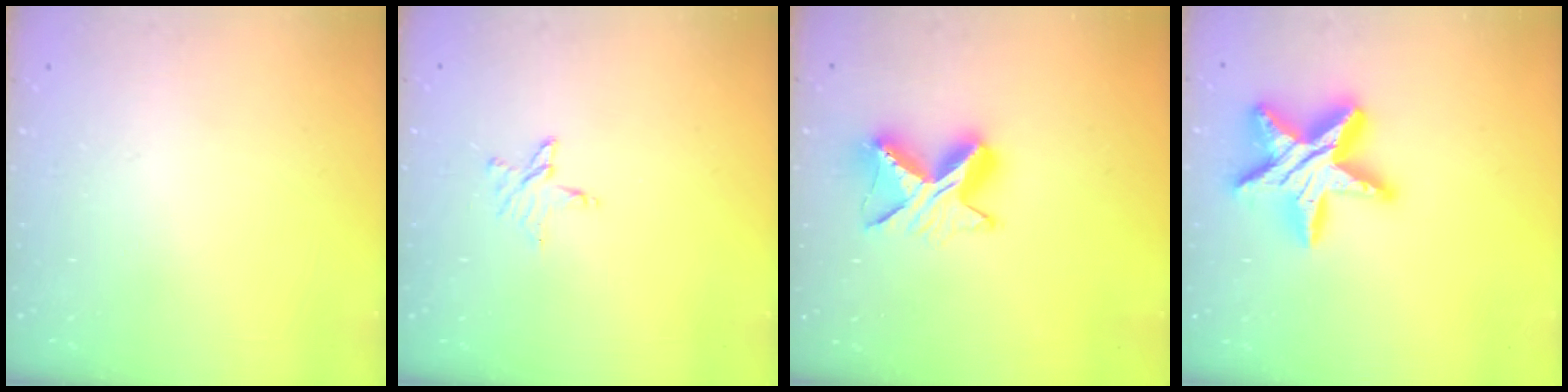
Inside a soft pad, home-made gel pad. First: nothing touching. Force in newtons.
{"total": 6.0, "press": 6.0, "slide": 0.5}
{"total": 10.4, "press": 10.4, "slide": 0.5}
{"total": 19.6, "press": 19.5, "slide": 1.2}